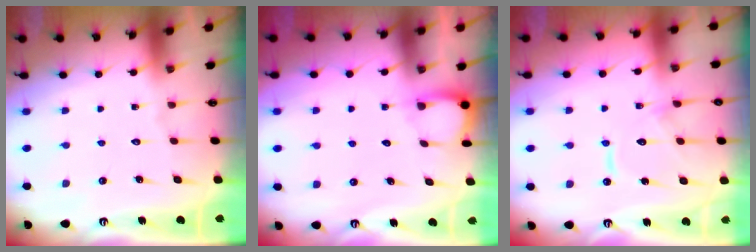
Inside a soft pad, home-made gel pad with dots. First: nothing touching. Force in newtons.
{"total": 1.9, "press": 1.9, "slide": 0.2}
{"total": 11.5, "press": 11.4, "slide": 1.0}